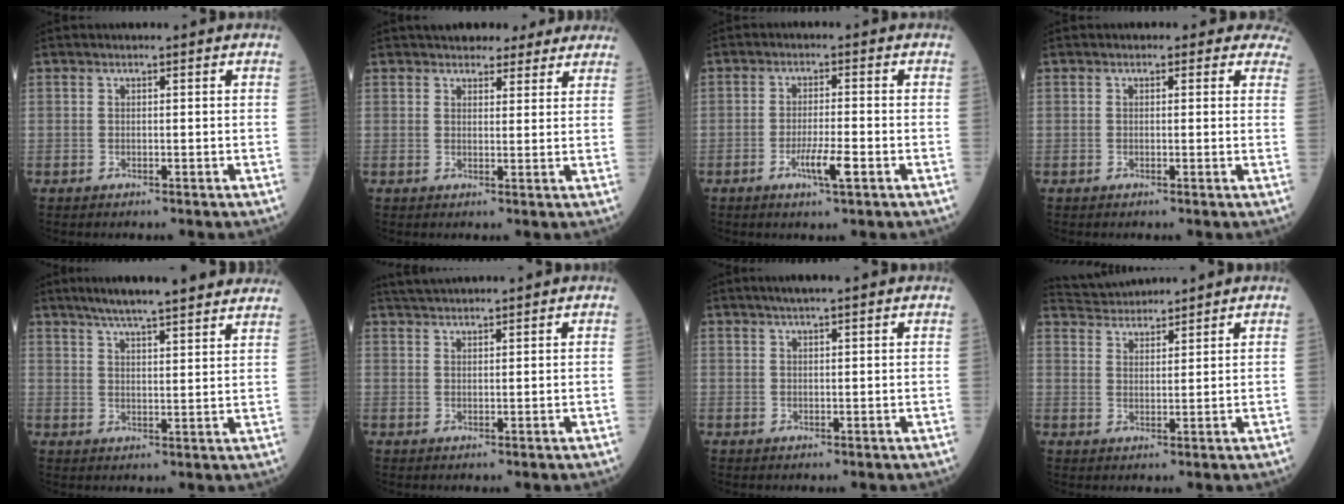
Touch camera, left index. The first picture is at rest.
{"total": 8.6, "force": [7.4, 3.3, 2.7], "torque": [-0.022, 0.021, 0.090]}
{"total": 4.5, "force": [-2.0, 0.2, 4.0], "torque": [-0.077, -0.006, -0.036]}
{"total": 4.1, "force": [3.4, 2.3, 0.4], "torque": [0.024, -0.004, 0.005]}
{"total": 16.0, "force": [13.7, 1.4, 8.1], "torque": [-0.118, 0.025, 0.180]}
{"total": 4.1, "force": [3.9, -0.1, 1.2], "torque": [-0.026, 0.030, 0.075]}
{"total": 3.6, "force": [2.8, 0.0, 2.3], "torque": [-0.032, 0.021, 0.046]}
{"total": 5.7, "force": [5.6, 0.2, 0.4], "torque": [-0.017, 0.033, 0.105]}